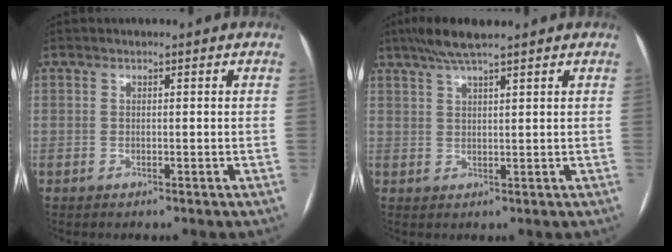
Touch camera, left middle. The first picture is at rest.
{"total": 5.6, "force": [4.4, 0.1, 3.5], "torque": [-0.067, 0.024, 0.081]}